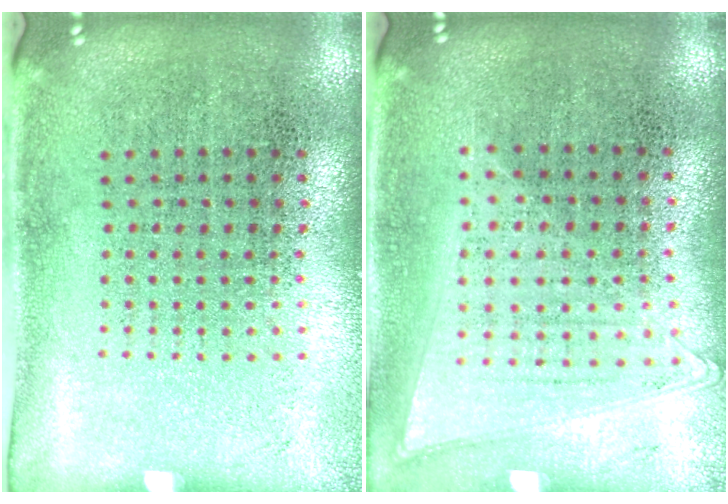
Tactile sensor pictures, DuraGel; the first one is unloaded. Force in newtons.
{"total": 1.0, "press": 1.0, "slide": 0.3}